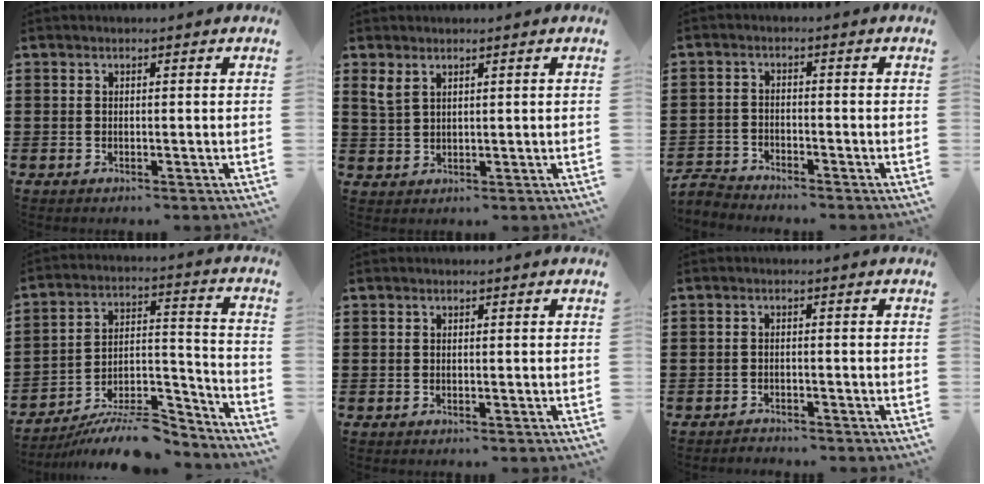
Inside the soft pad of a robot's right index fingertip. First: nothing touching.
{"total": 2.6, "force": [1.8, 1.2, 1.4], "torque": [-0.031, 0.003, 0.035]}
{"total": 2.7, "force": [-2.7, 0.2, -0.1], "torque": [-0.013, -0.004, -0.061]}
{"total": 10.7, "force": [-9.4, 2.3, 4.5], "torque": [-0.054, 0.035, -0.174]}
{"total": 0.0}
{"total": 1.4, "force": [-1.4, 0.1, 0.0], "torque": [-0.005, 0.001, -0.030]}